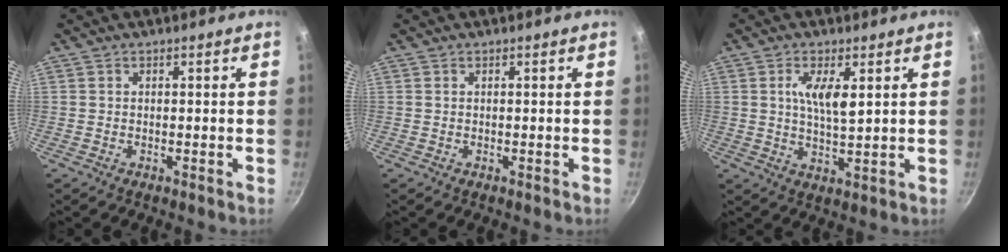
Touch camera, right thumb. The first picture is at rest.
{"total": 0.0}
{"total": 6.5, "force": [1.9, 2.3, 5.8], "torque": [-0.105, -0.012, 0.037]}